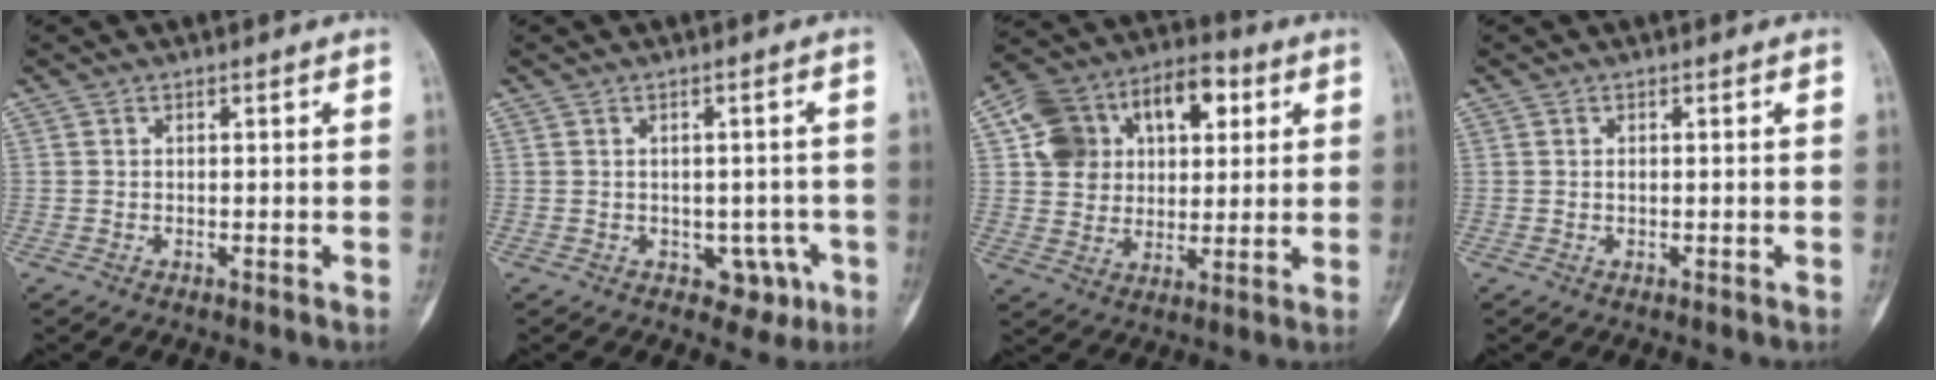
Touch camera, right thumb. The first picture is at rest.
{"total": 5.0, "force": [-1.9, 3.7, 2.8], "torque": [-0.007, 0.014, -0.016]}
{"total": 17.3, "force": [5.2, 12.8, 10.4], "torque": [-0.136, 0.020, 0.087]}
{"total": 0.7, "force": [0.1, 0.4, 0.5], "torque": [-0.010, 0.000, 0.003]}